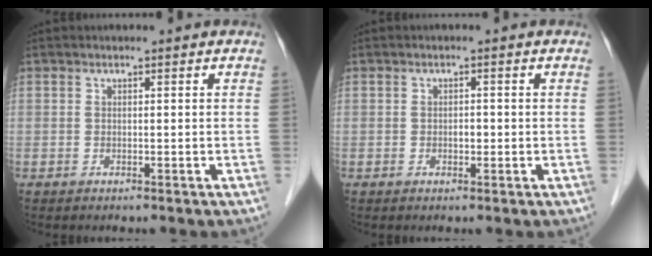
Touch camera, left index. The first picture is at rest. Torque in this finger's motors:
{"motor_torque": [-0.09, 0.15, 0.00, 0.00]}